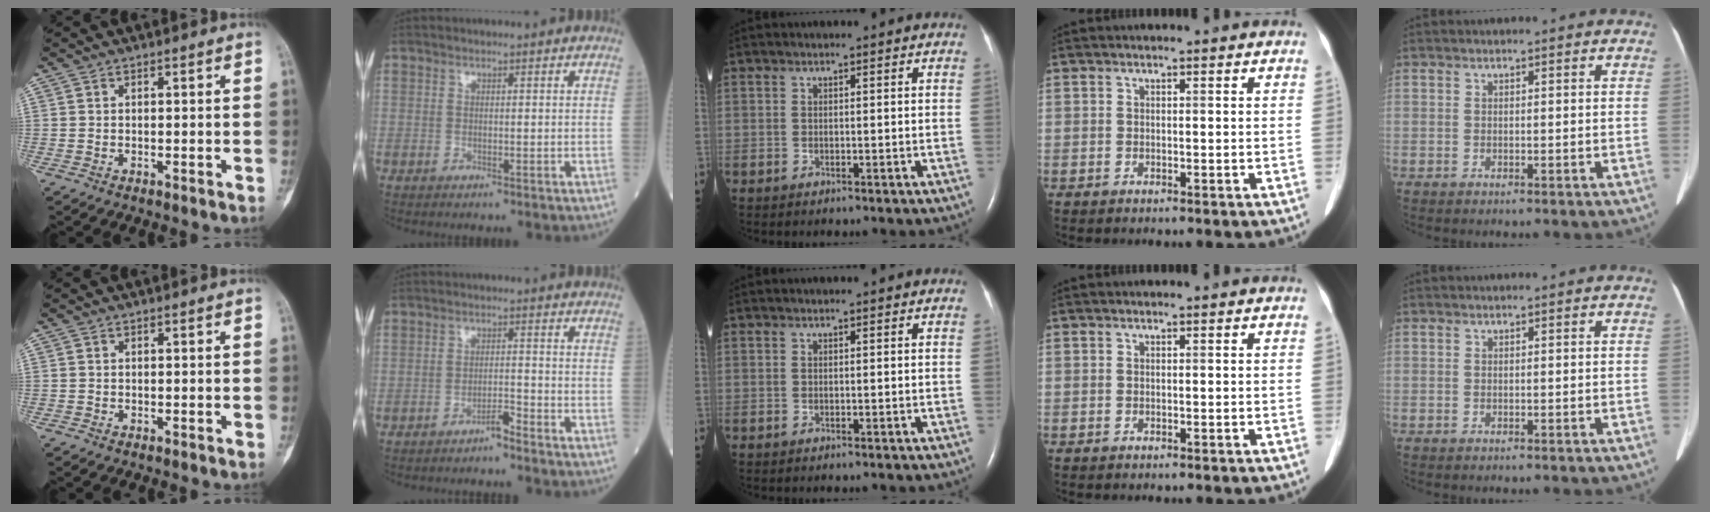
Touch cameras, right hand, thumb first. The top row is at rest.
{"index": {"total": 2.1, "force": [-1.9, 0.0, 0.9], "torque": [-0.013, 0.001, -0.033]}}